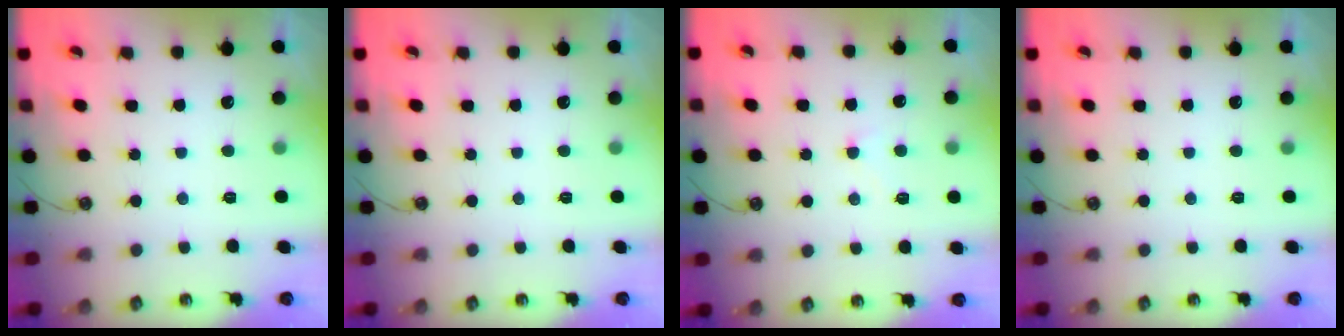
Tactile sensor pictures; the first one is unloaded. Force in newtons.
{"total": 0.0}
{"total": 1.6, "press": 1.5, "slide": 0.5}
{"total": 0.0}